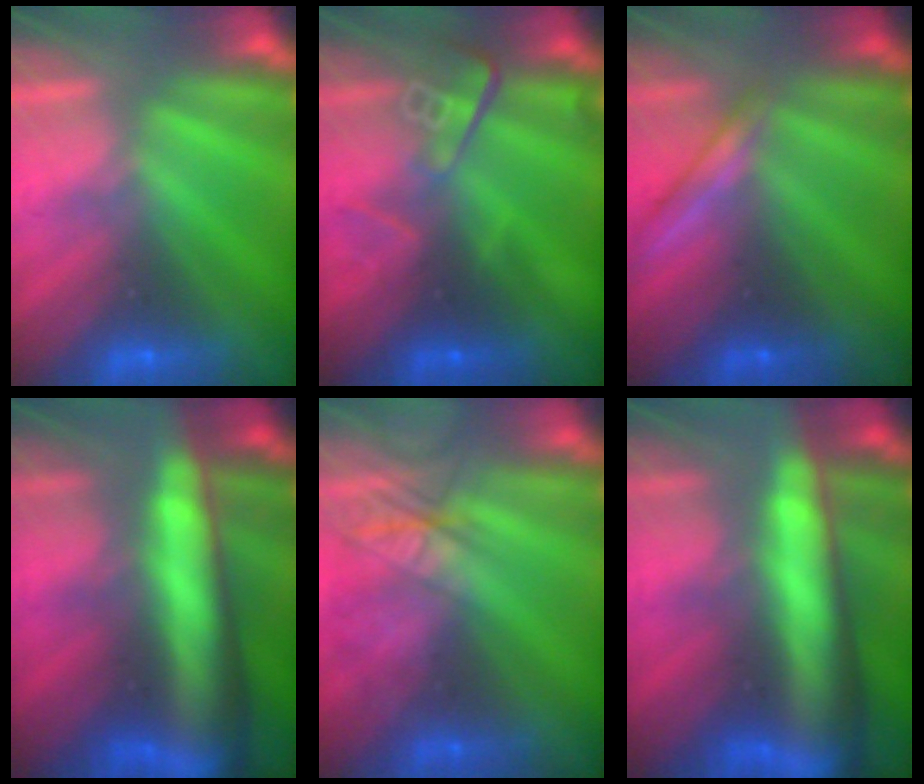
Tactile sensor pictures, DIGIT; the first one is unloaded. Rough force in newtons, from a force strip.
{"total": 2.8}
{"total": 1.9}
{"total": 6.3}
{"total": 2.5}
{"total": 6.3}